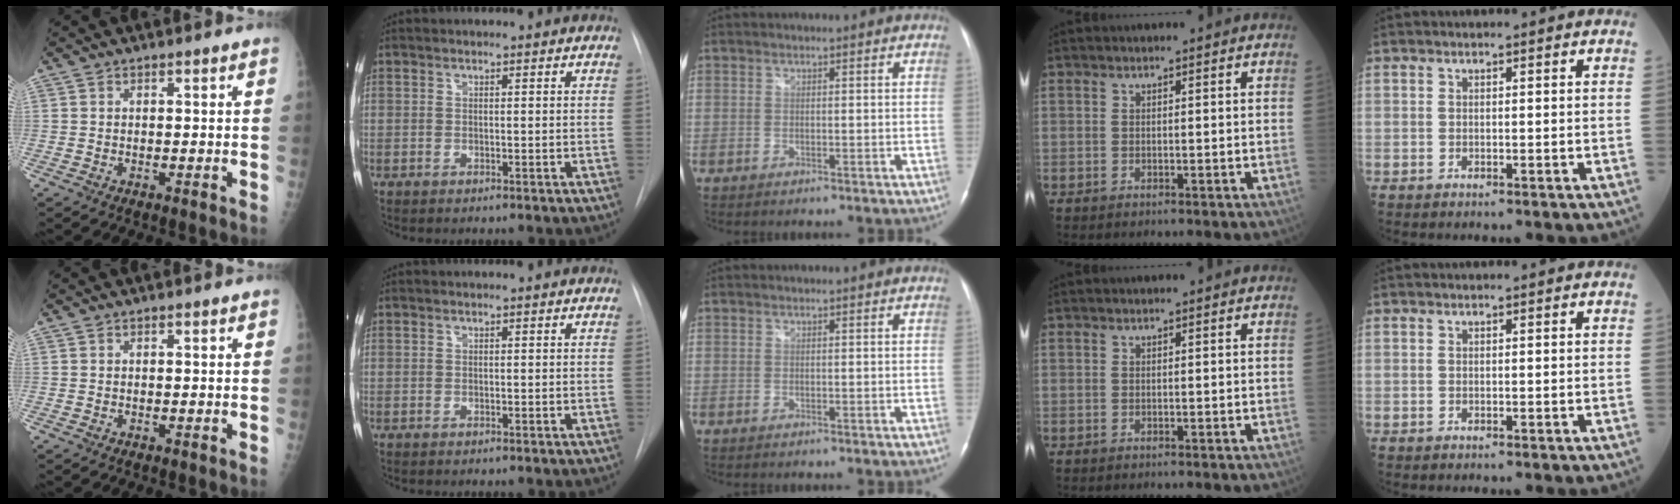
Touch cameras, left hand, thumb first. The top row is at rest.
{}